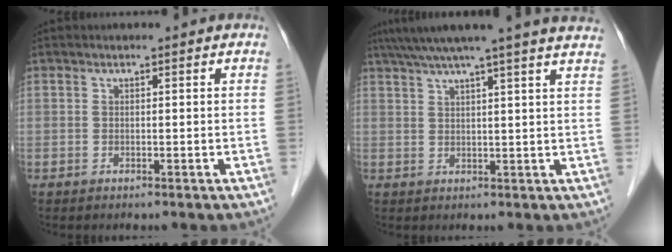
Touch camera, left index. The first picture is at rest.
{"total": 15.5, "force": [13.4, -1.0, 7.7], "torque": [-0.131, 0.016, 0.169]}